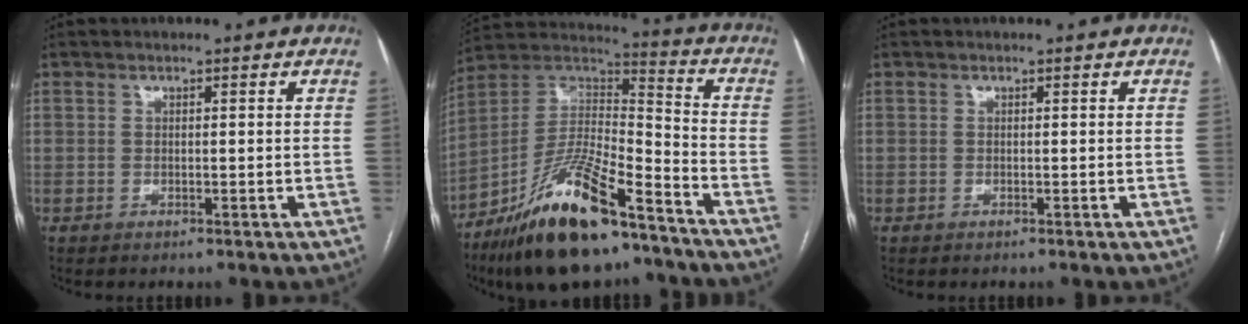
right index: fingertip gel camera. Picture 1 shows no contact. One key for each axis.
{"total": 20.6, "fx": -14.2, "fy": 4.7, "fz": 14.3, "tx": -0.267, "ty": -0.003, "tz": -0.250}
{"total": 0.0}